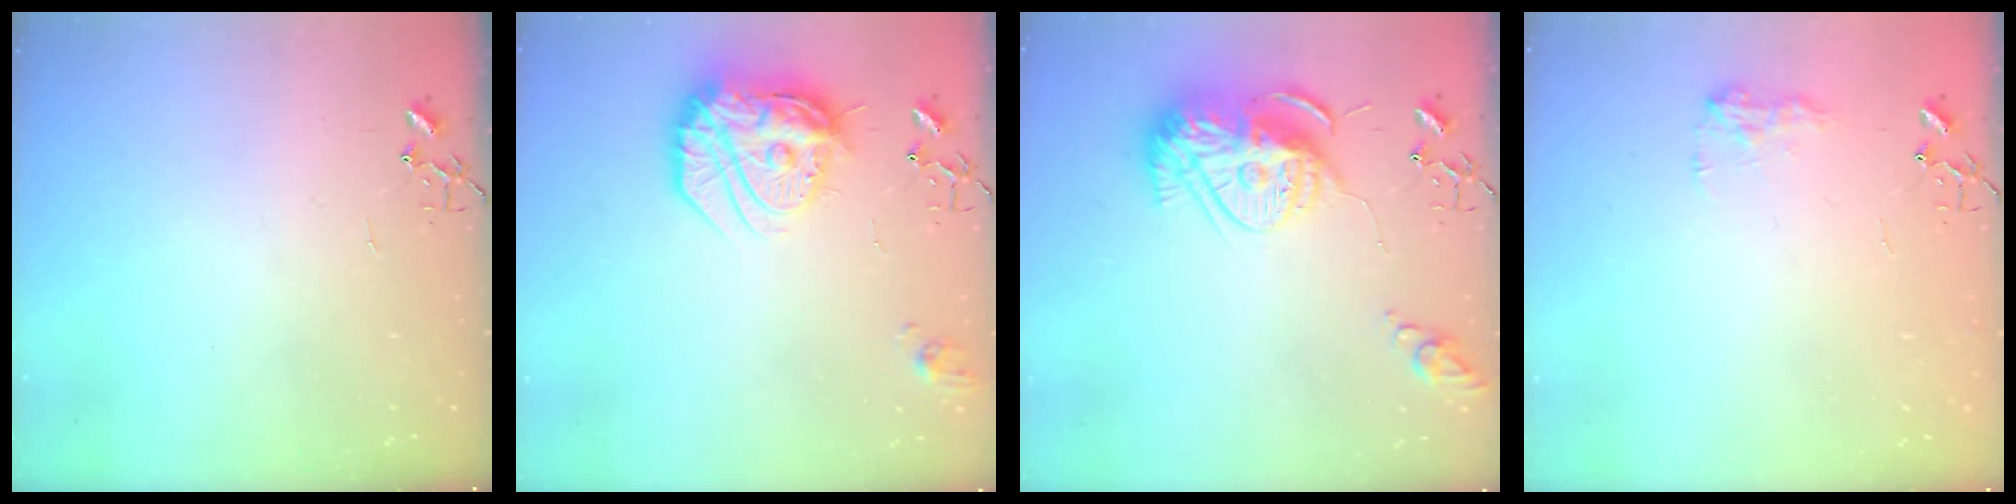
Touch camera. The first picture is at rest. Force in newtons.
{"total": 19.3, "press": 19.2, "slide": 1.7}
{"total": 16.0, "press": 16.0, "slide": 1.5}
{"total": 7.9, "press": 7.9, "slide": 0.4}